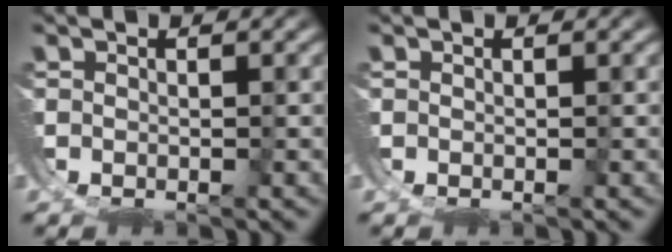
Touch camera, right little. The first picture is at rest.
{"total": 0.0}